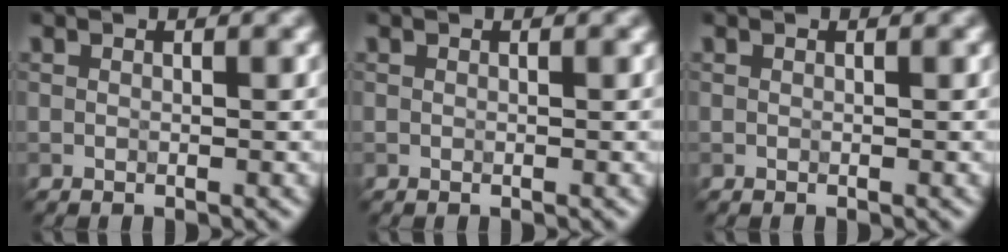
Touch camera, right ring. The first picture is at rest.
{"total": 0.0}
{"total": 0.0}